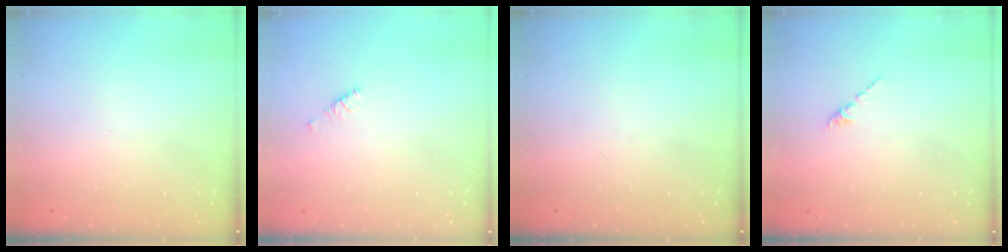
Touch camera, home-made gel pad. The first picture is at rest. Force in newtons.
{"total": 2.1, "press": 2.0, "slide": 0.6}
{"total": 0.0}
{"total": 1.6, "press": 1.5, "slide": 0.6}